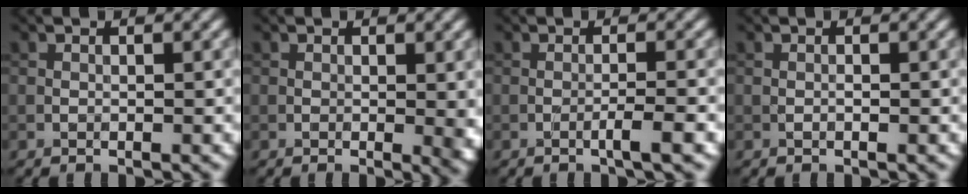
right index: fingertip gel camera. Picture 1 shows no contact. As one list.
[{"total": 2.0, "force": [0.2, 0.6, 1.9], "torque": [-0.021, -0.004, 0.007]}, {"total": 1.7, "force": [-0.8, 0.1, 1.6], "torque": [-0.020, 0.006, -0.017]}, {"total": 0.0}]